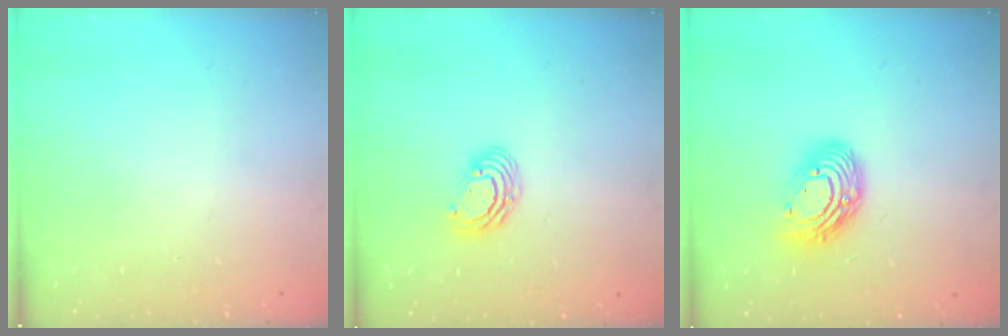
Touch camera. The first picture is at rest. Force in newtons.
{"total": 6.1, "press": 6.1, "slide": 0.3}
{"total": 12.7, "press": 12.7, "slide": 1.2}